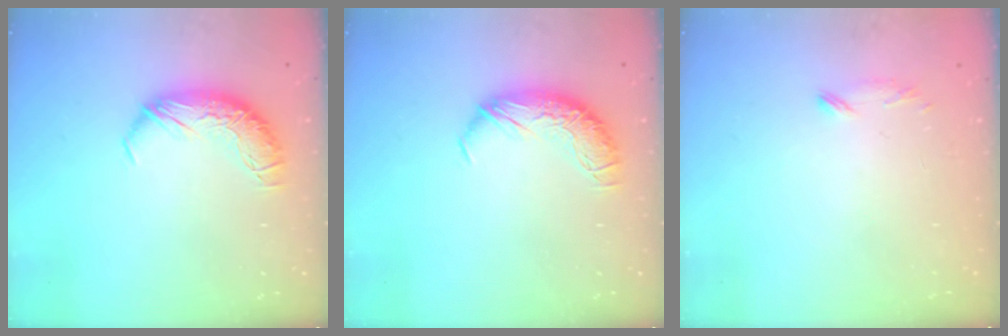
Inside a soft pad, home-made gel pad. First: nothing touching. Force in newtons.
{"total": 0.0}
{"total": 6.8, "press": 6.8, "slide": 0.7}